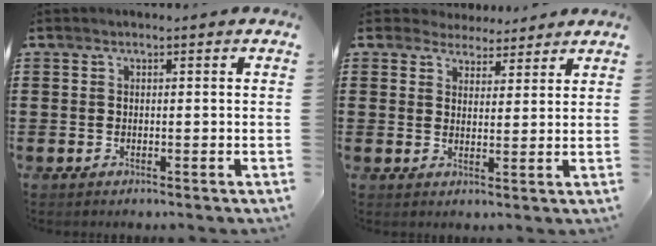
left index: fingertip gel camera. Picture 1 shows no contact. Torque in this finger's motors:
{"motor_torque": [0.22, 0.23, -0.04, -0.03]}